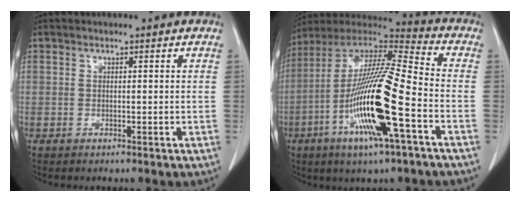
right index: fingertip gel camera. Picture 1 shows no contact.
{"total": 20.8, "force": [-6.5, 1.8, 19.7], "torque": [-0.400, -0.022, -0.123]}